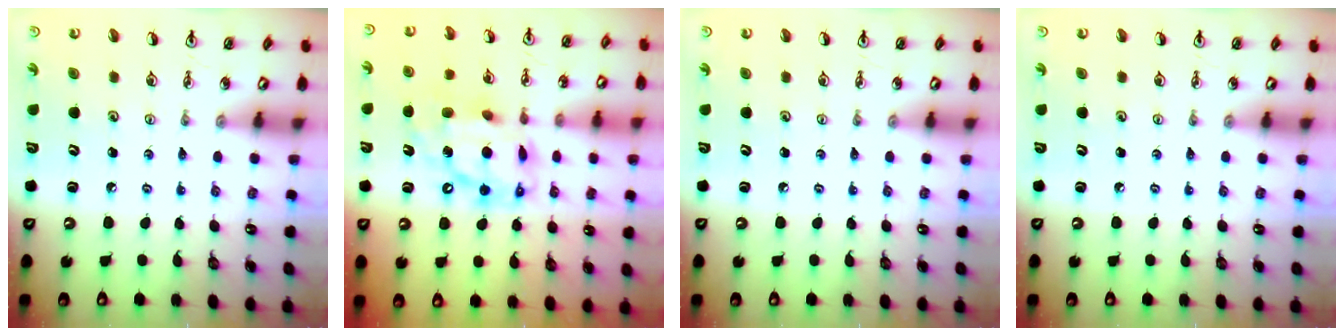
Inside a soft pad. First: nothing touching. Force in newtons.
{"total": 15.2, "press": 15.1, "slide": 1.4}
{"total": 0.0}
{"total": 0.0}